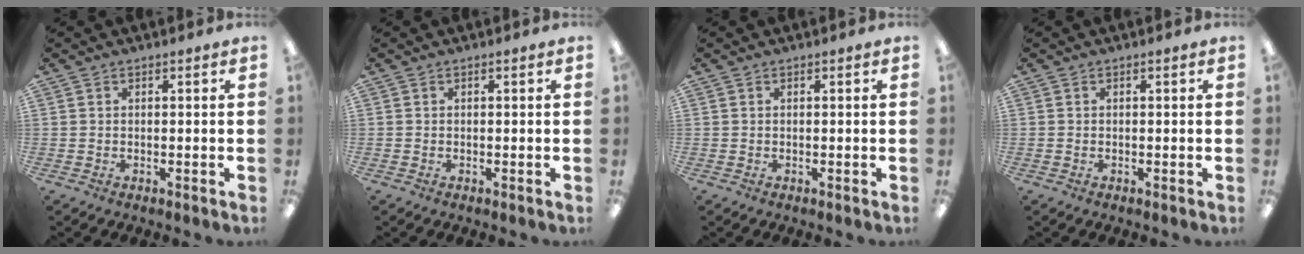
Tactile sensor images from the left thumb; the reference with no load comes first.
{"total": 0.0}
{"total": 0.0}
{"total": 0.0}